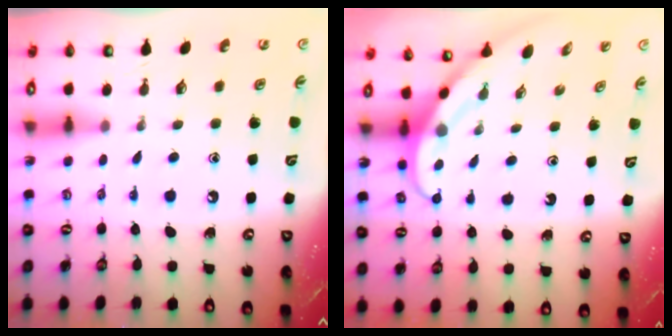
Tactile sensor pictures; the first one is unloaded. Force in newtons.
{"total": 3.8, "press": 3.8, "slide": 0.3}